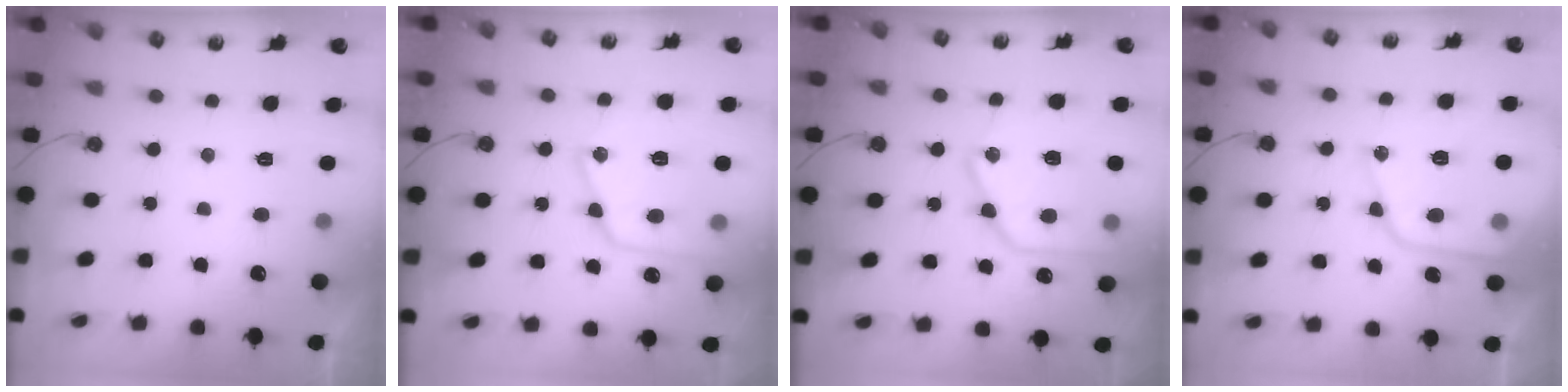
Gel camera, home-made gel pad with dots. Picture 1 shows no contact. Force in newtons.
{"total": 18.0, "press": 17.9, "slide": 1.8}
{"total": 20.4, "press": 20.3, "slide": 1.6}
{"total": 16.4, "press": 16.3, "slide": 1.9}